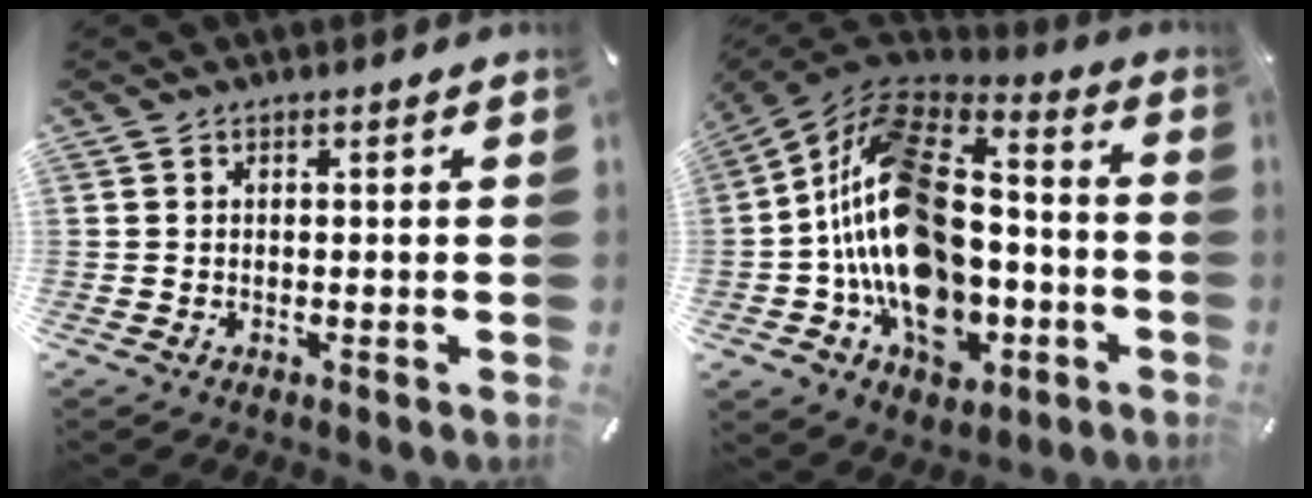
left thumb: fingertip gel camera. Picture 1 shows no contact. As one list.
[{"total": 23.5, "force": [-3.1, 16.6, 16.4], "torque": [-0.304, 0.010, -0.050]}]